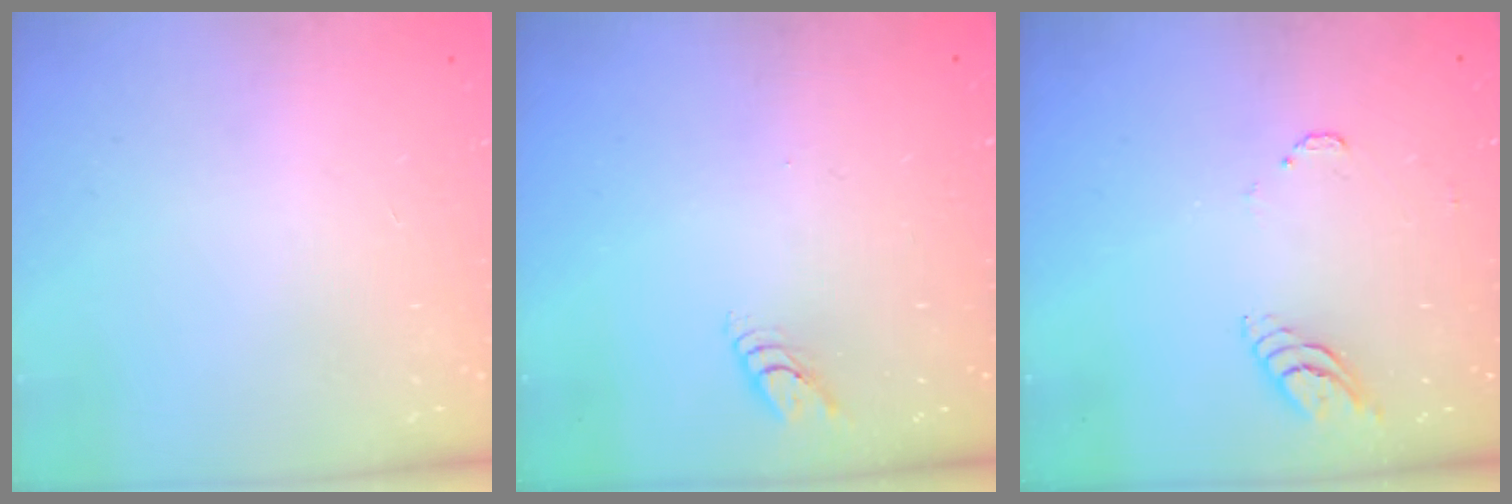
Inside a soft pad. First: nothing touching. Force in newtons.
{"total": 3.3, "press": 3.3, "slide": 0.3}
{"total": 5.7, "press": 5.7, "slide": 0.4}